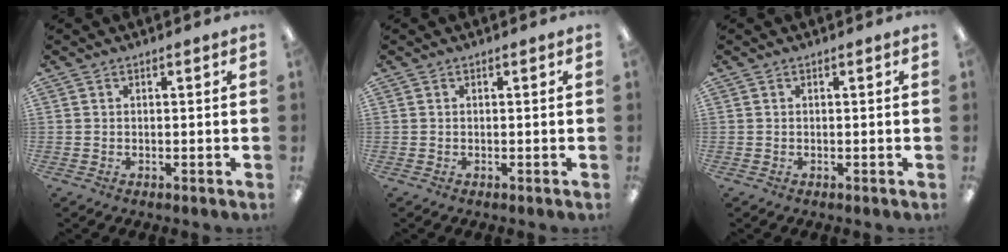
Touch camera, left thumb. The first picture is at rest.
{"total": 0.0}
{"total": 0.0}